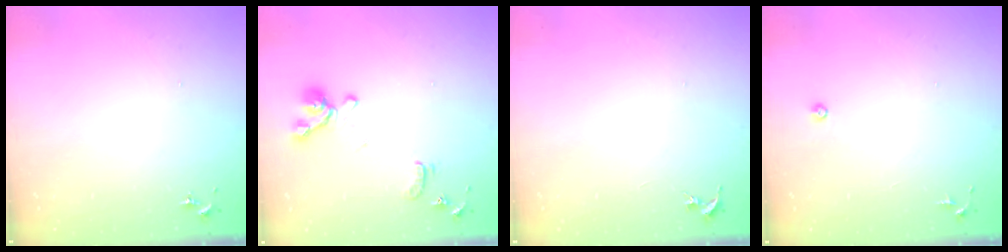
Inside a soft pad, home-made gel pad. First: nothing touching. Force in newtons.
{"total": 12.8, "press": 12.7, "slide": 1.4}
{"total": 0.0}
{"total": 3.5, "press": 3.4, "slide": 0.7}